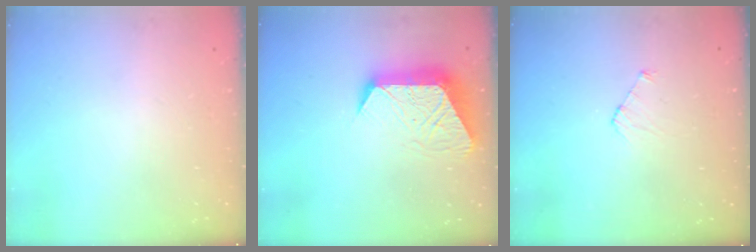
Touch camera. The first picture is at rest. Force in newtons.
{"total": 12.8, "press": 12.7, "slide": 1.0}
{"total": 3.6, "press": 3.6, "slide": 0.2}